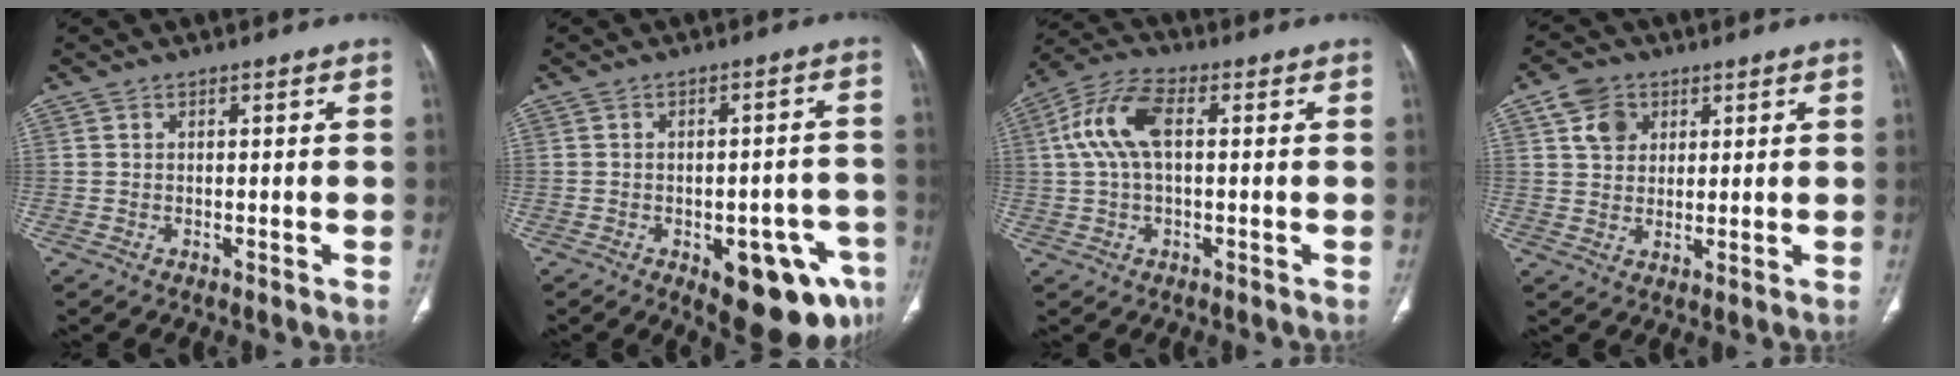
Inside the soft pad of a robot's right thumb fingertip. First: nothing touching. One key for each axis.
{"total": 14.3, "fx": -6.8, "fy": 6.4, "fz": 10.9, "tx": -0.087, "ty": 0.032, "tz": -0.072}
{"total": 9.9, "fx": 1.5, "fy": 4.9, "fz": 8.5, "tx": -0.186, "ty": 0.032, "tz": 0.024}
{"total": 6.4, "fx": 2.7, "fy": 5.0, "fz": 2.9, "tx": -0.028, "ty": -0.006, "tz": 0.048}